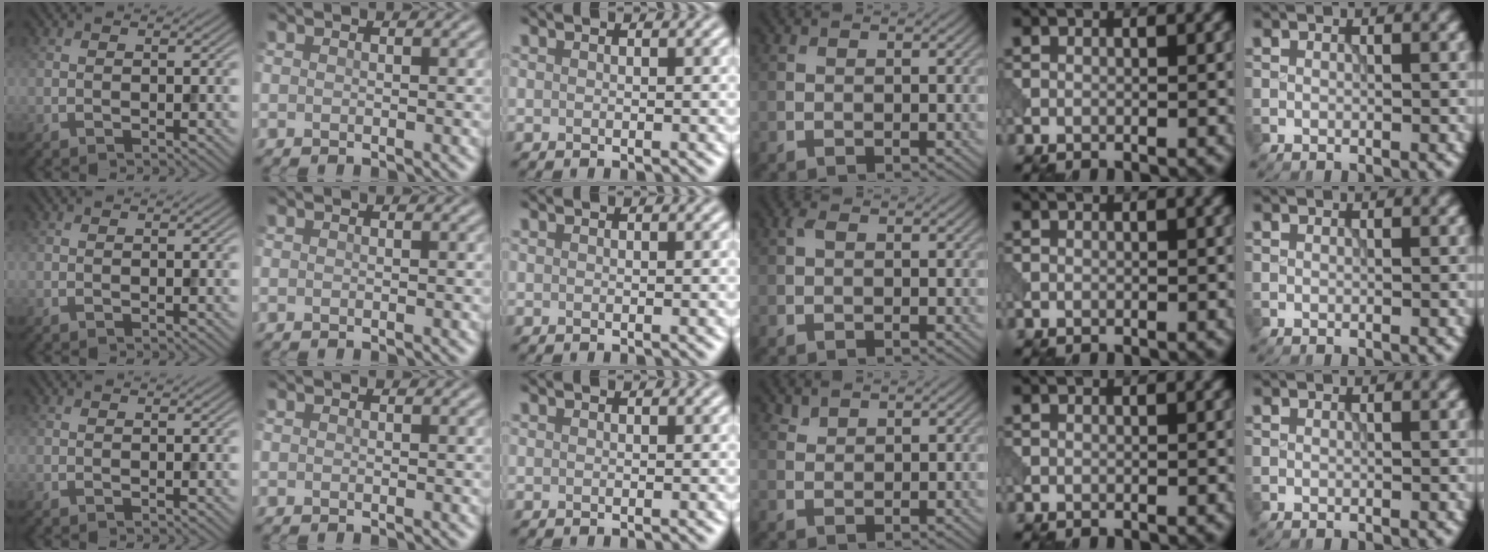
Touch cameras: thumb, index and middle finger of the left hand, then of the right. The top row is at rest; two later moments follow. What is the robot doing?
{"motion": "open", "object": "sandwich press"}